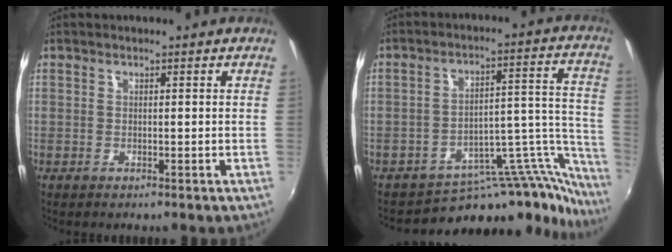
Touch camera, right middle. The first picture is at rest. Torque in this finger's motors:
{"motor_torque": [0.70, -1.44, -0.40, -0.03]}